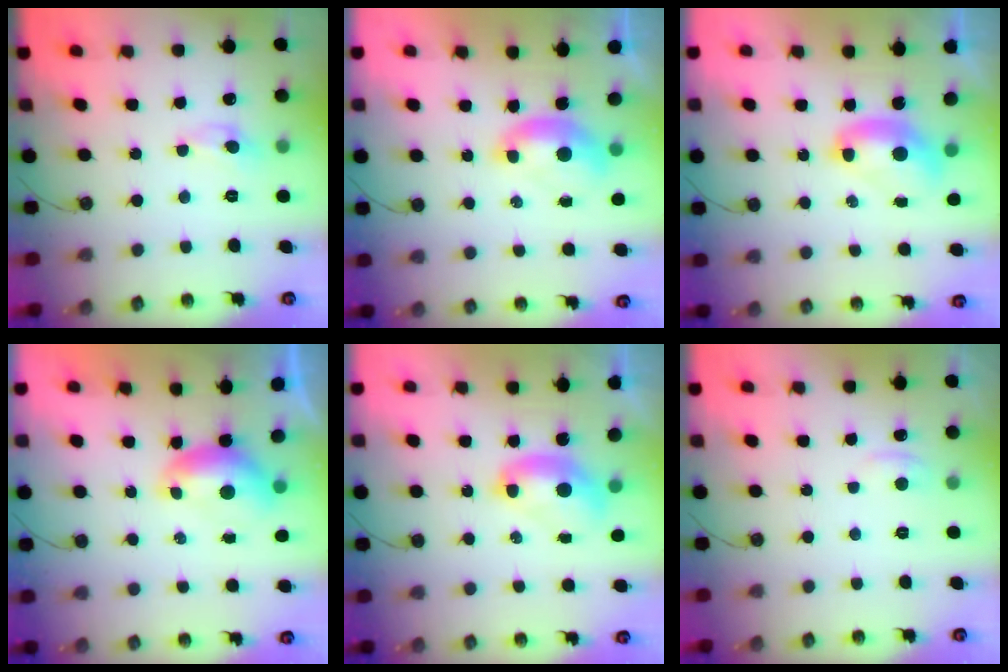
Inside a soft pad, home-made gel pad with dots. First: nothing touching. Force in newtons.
{"total": 1.8, "press": 1.6, "slide": 0.6}
{"total": 2.5, "press": 2.5, "slide": 0.1}
{"total": 0.0}
{"total": 2.5, "press": 2.5, "slide": 0.1}
{"total": 0.8, "press": 0.1, "slide": 0.8}